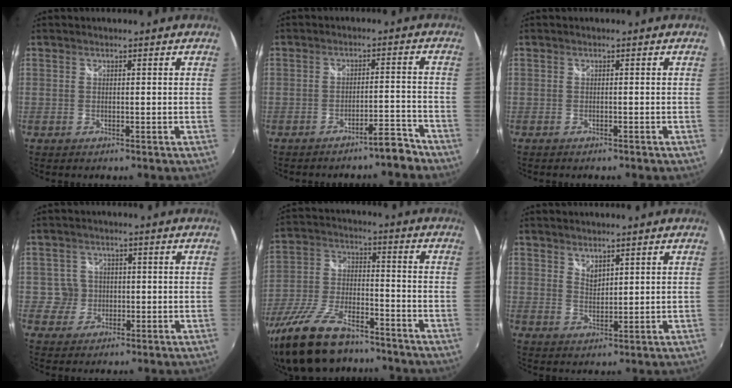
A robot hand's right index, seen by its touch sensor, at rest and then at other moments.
{"total": 4.8, "force": [-4.3, 0.8, 2.0], "torque": [-0.031, 0.016, -0.057]}
{"total": 1.0, "force": [-0.9, 0.3, 0.3], "torque": [-0.009, -0.004, -0.015]}
{"total": 3.6, "force": [-0.2, 3.6, 0.0], "torque": [0.006, 0.017, -0.001]}
{"total": 19.0, "force": [-14.5, 7.2, 10.1], "torque": [-0.219, -0.033, -0.254]}
{"total": 2.7, "force": [2.3, 1.0, 0.9], "torque": [-0.012, -0.001, 0.041]}